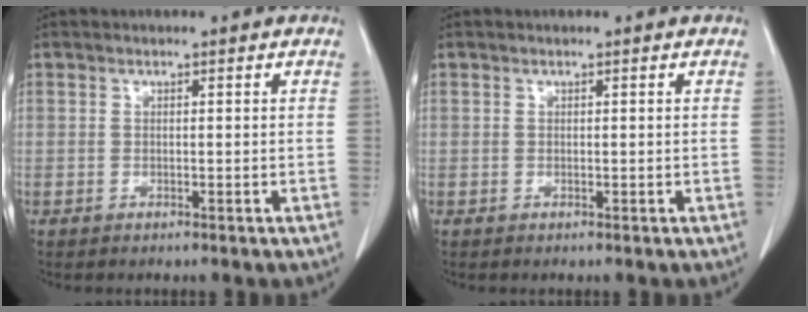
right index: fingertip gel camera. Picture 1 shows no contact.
{"total": 0.0}